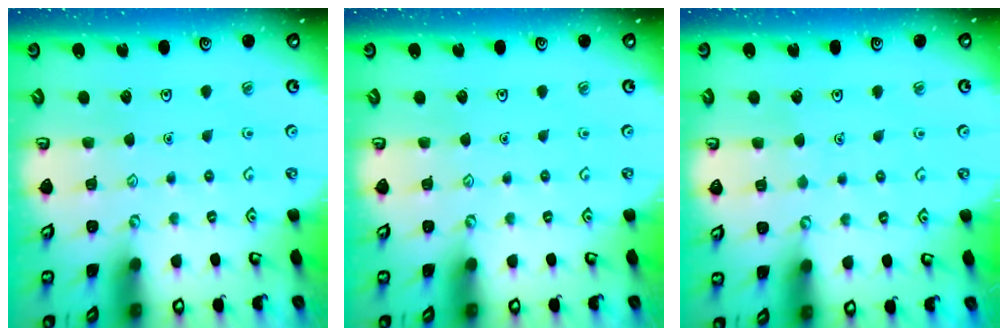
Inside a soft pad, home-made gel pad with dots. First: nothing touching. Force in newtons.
{"total": 0.0}
{"total": 1.5, "press": 1.5, "slide": 0.2}